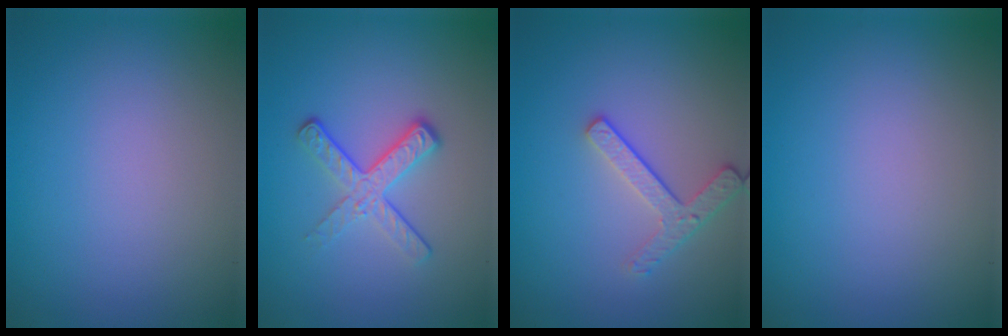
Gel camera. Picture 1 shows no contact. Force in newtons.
{"total": 3.5, "press": 2.4, "slide": 2.5}
{"total": 2.6, "press": 2.2, "slide": 1.3}
{"total": 0.0}